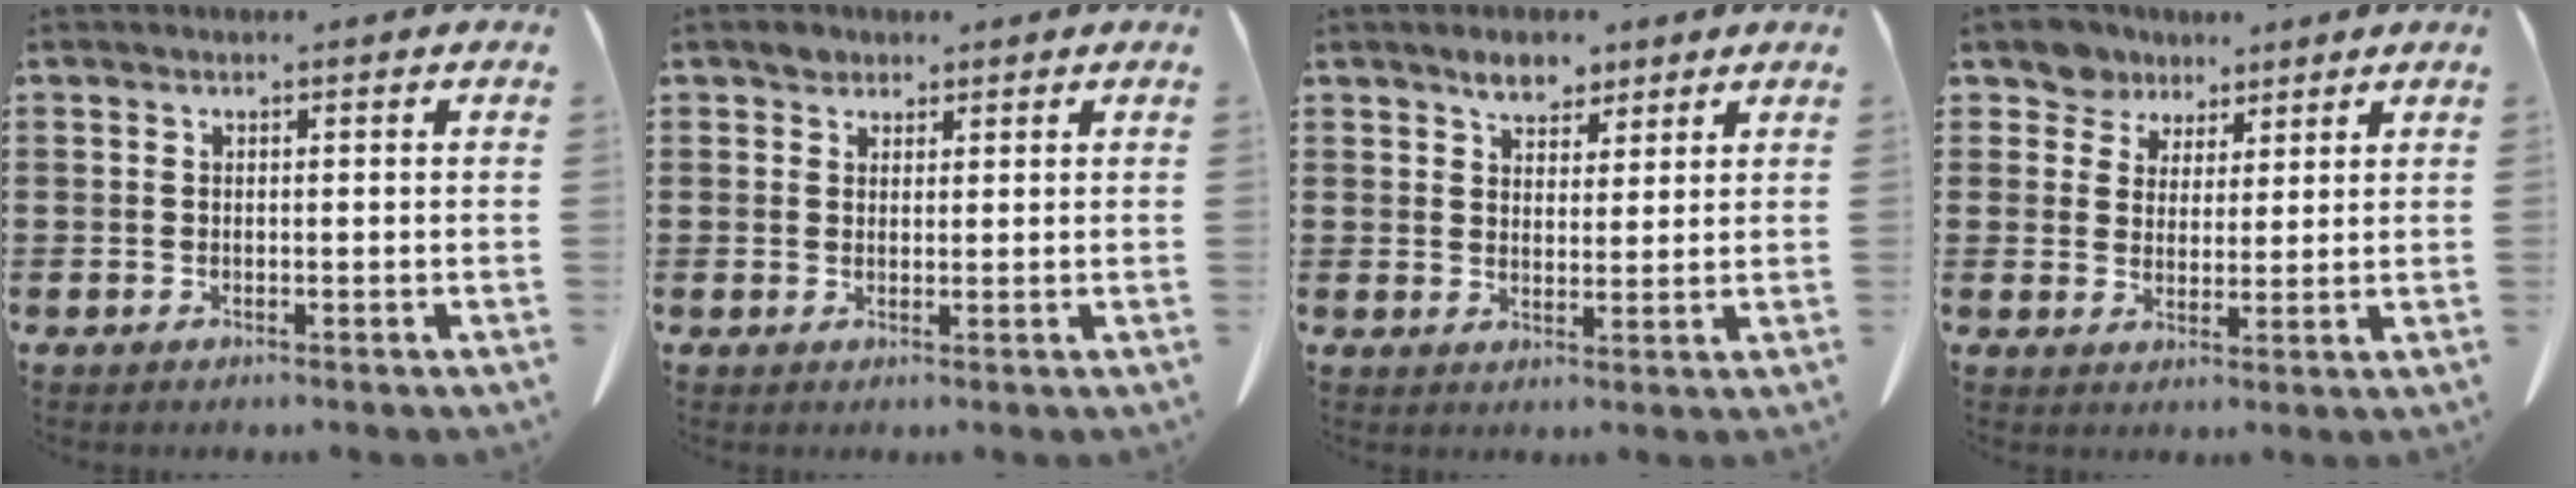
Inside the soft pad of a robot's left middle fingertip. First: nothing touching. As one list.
[{"total": 1.9, "force": [1.6, 1.1, 0.2], "torque": [-0.001, 0.001, 0.030]}, {"total": 4.5, "force": [3.7, 2.2, 1.4], "torque": [-0.030, -0.002, 0.069]}, {"total": 5.4, "force": [4.2, 3.4, 0.5], "torque": [-0.039, -0.004, 0.079]}]